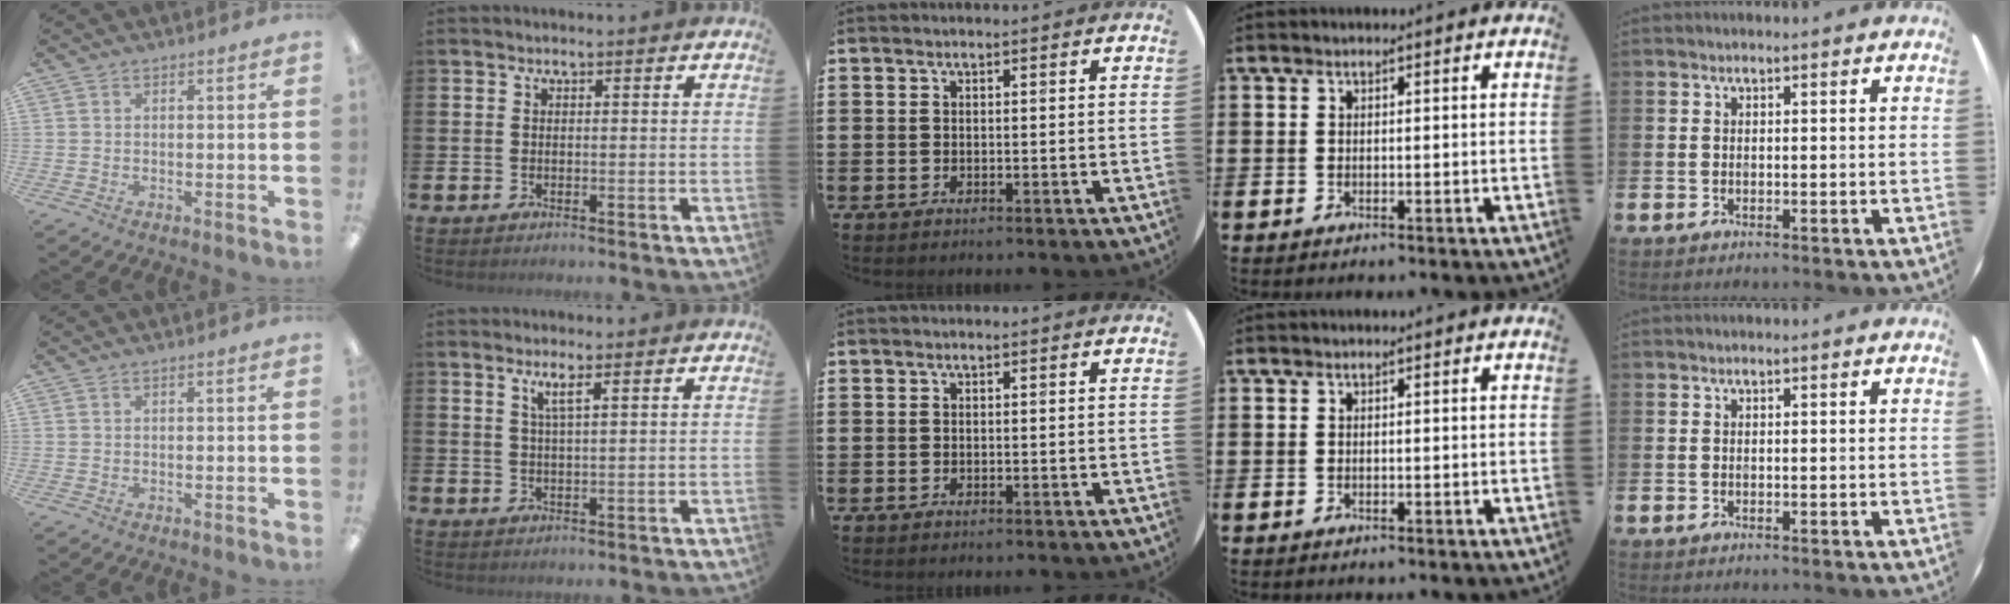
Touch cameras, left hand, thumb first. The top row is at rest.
{"index": {"total": 2.5, "force": [1.5, 0.3, 2.0], "torque": [-0.039, 0.002, 0.025]}}